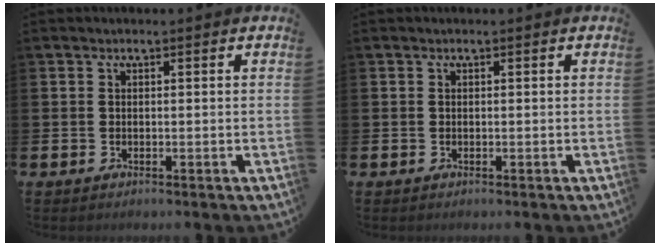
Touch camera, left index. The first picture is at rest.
{"total": 0.0}